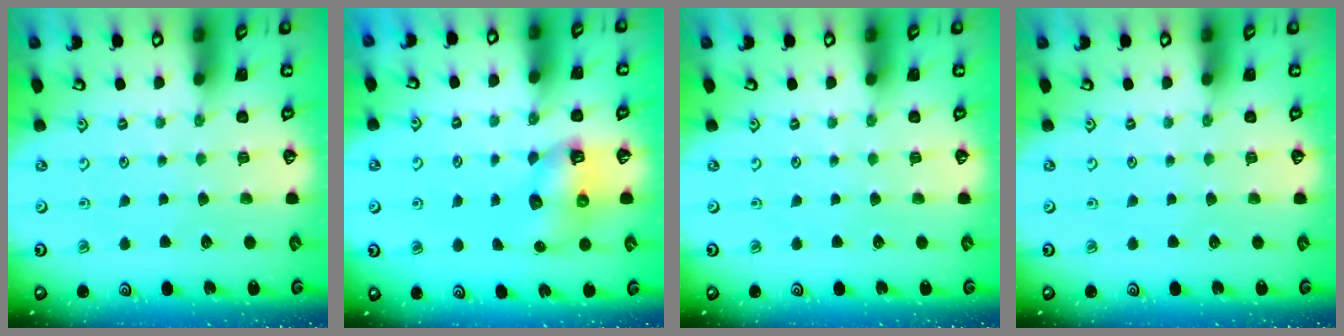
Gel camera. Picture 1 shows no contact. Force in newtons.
{"total": 7.4, "press": 7.3, "slide": 1.2}
{"total": 0.0}
{"total": 0.0}